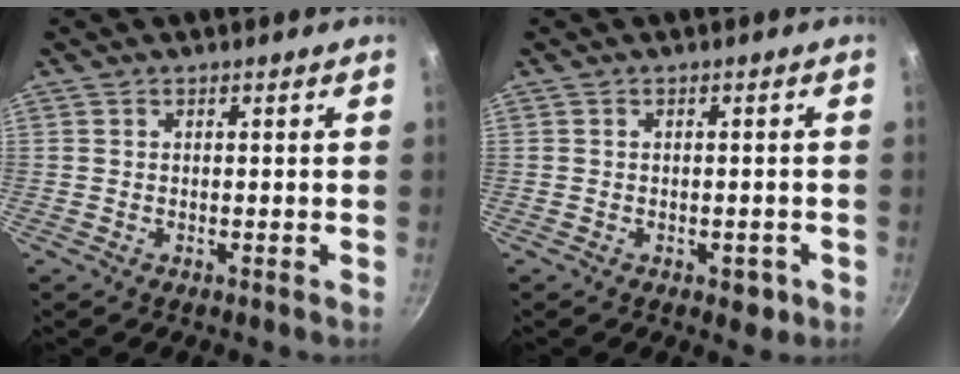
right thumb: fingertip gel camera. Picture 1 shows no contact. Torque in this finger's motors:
{"motor_torque": [0.17, 0.04, 0.32, -0.05, 0.06]}